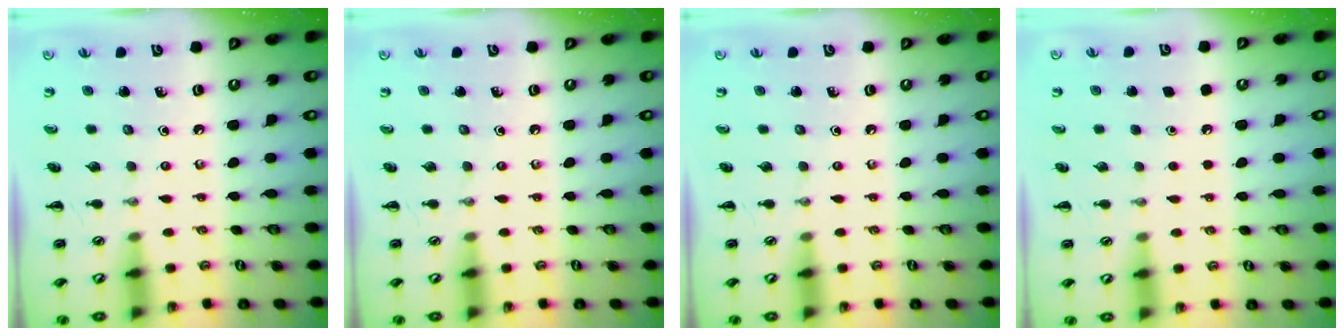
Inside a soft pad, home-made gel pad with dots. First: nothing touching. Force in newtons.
{"total": 0.0}
{"total": 0.0}
{"total": 1.6, "press": 1.6, "slide": 0.1}